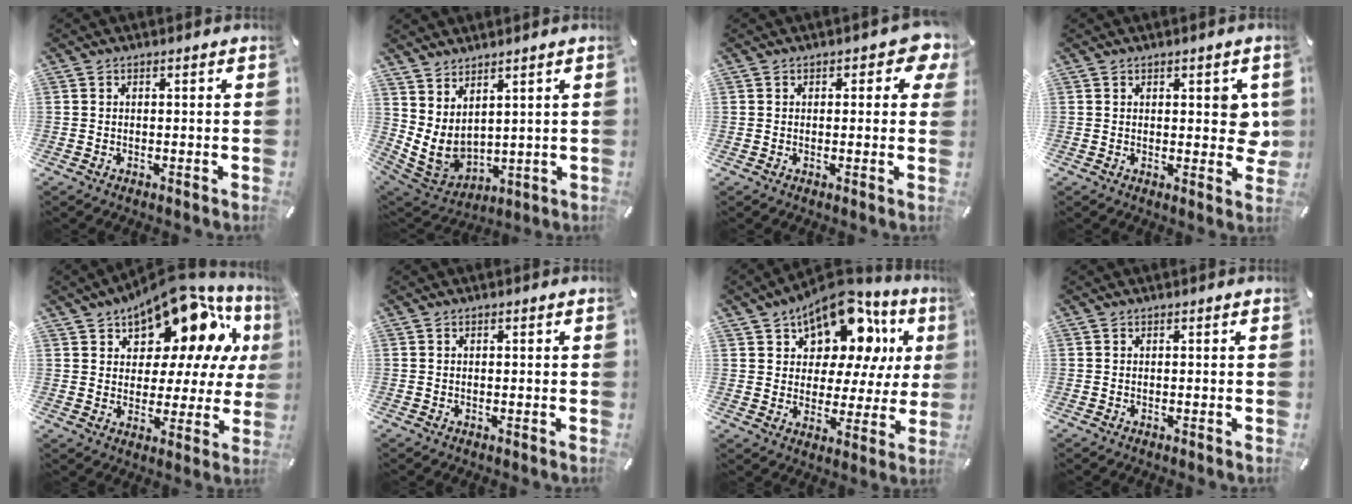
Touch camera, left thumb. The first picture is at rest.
{"total": 6.7, "force": [3.3, 5.2, 2.6], "torque": [-0.065, -0.038, 0.068]}
{"total": 4.6, "force": [1.6, 2.9, 3.2], "torque": [-0.033, 0.002, 0.023]}
{"total": 5.4, "force": [1.3, 3.2, 4.2], "torque": [-0.033, -0.008, 0.014]}
{"total": 16.3, "force": [11.7, 8.0, 8.1], "torque": [-0.131, -0.097, 0.199]}
{"total": 0.0}
{"total": 15.8, "force": [11.1, 8.3, 7.5], "torque": [-0.127, -0.087, 0.192]}
{"total": 0.0}